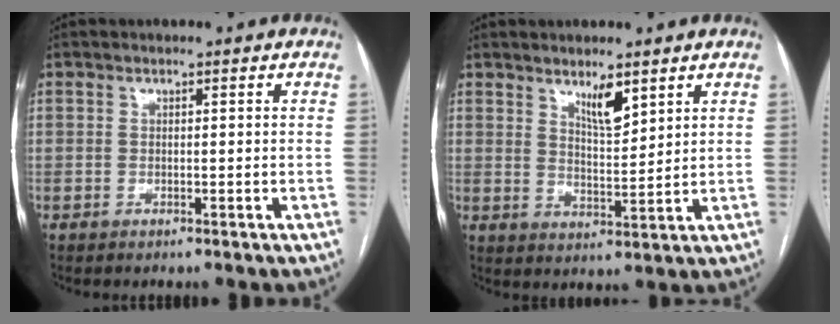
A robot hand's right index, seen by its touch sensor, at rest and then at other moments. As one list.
[{"total": 4.8, "force": [3.3, 1.1, 3.4], "torque": [-0.065, -0.009, 0.063]}]